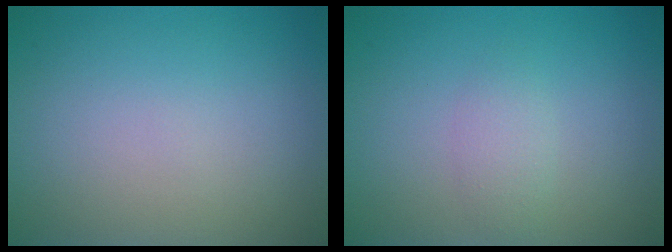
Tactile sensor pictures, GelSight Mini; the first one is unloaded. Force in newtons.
{"total": 1.4, "press": 1.4, "slide": 0.0}